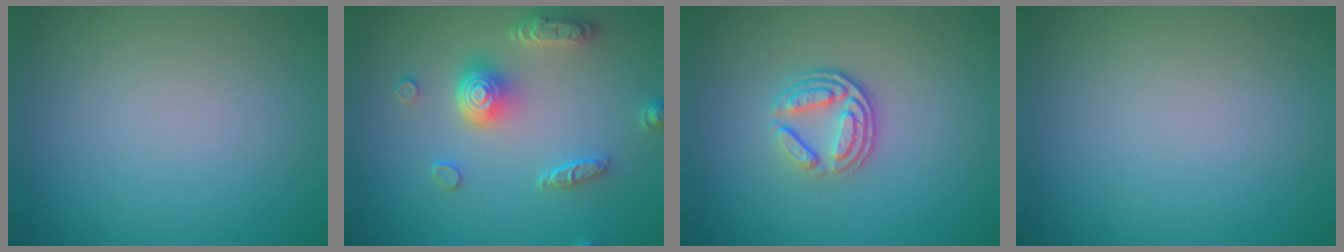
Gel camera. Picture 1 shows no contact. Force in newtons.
{"total": 4.8, "press": 3.7, "slide": 3.0}
{"total": 3.6, "press": 2.6, "slide": 2.6}
{"total": 0.0}